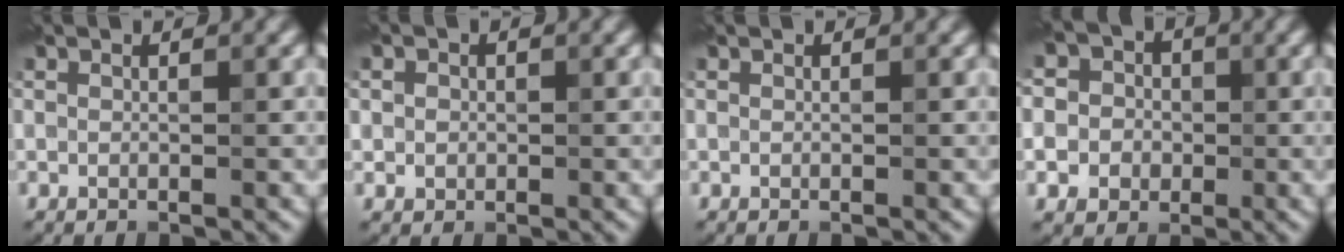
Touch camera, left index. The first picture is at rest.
{"total": 1.5, "force": [0.2, 1.4, 0.4], "torque": [0.007, -0.001, 0.001]}
{"total": 0.0}
{"total": 9.6, "force": [-0.2, 9.0, 3.4], "torque": [-0.070, 0.020, -0.044]}